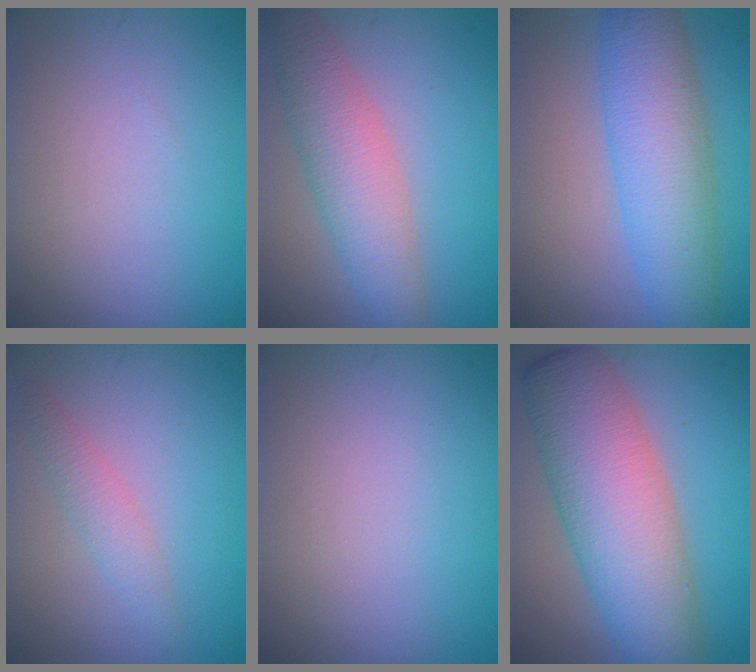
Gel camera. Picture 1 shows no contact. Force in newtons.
{"total": 5.3, "press": 5.3, "slide": 0.1}
{"total": 7.2, "press": 7.2, "slide": 0.1}
{"total": 1.9, "press": 1.9, "slide": 0.1}
{"total": 0.0}
{"total": 10.1, "press": 10.1, "slide": 0.2}